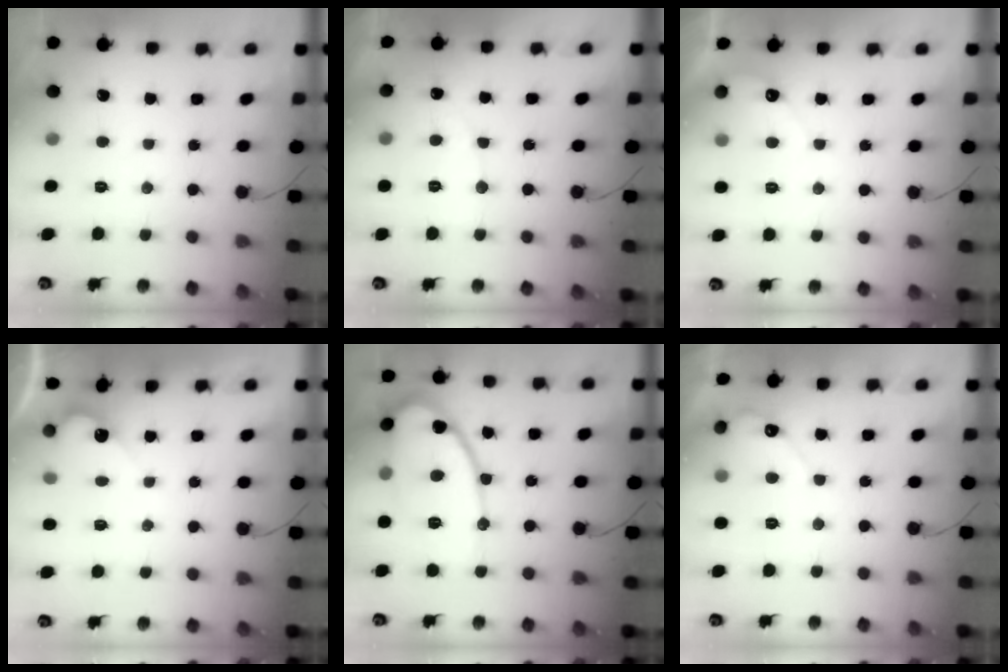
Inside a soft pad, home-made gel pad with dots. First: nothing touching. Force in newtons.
{"total": 4.5, "press": 4.5, "slide": 0.3}
{"total": 3.8, "press": 3.8, "slide": 0.2}
{"total": 3.7, "press": 3.7, "slide": 0.2}
{"total": 14.8, "press": 14.8, "slide": 1.2}
{"total": 4.5, "press": 4.4, "slide": 0.2}